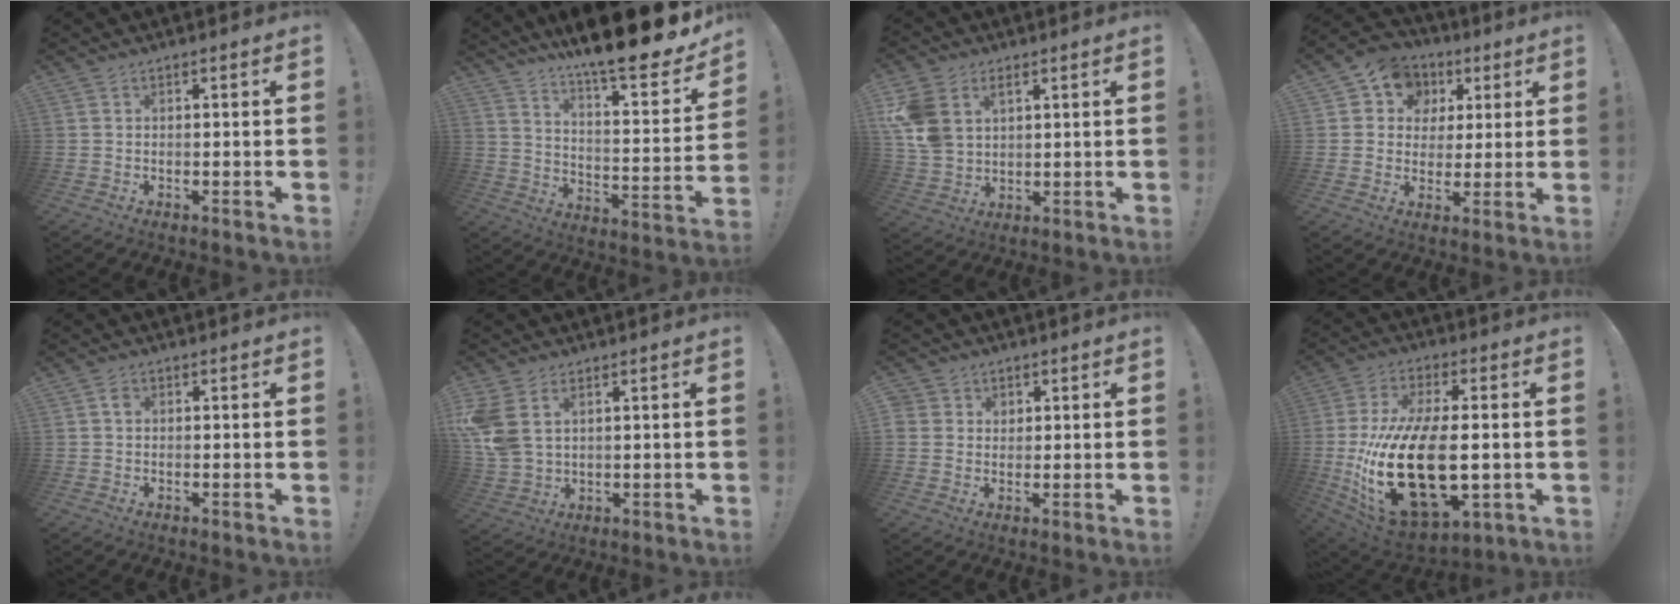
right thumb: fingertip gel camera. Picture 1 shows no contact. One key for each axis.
{"total": 16.5, "fx": 13.5, "fy": 1.7, "fz": 9.4, "tx": -0.145, "ty": -0.120, "tz": 0.217}
{"total": 10.0, "fx": 4.4, "fy": 7.2, "fz": 5.3, "tx": -0.112, "ty": -0.016, "tz": 0.087}
{"total": 10.5, "fx": 3.3, "fy": 9.5, "fz": 3.0, "tx": -0.043, "ty": -0.013, "tz": 0.068}
{"total": 0.9, "fx": 0.5, "fy": 0.3, "fz": 0.6, "tx": -0.003, "ty": -0.001, "tz": 0.007}
{"total": 8.1, "fx": 3.7, "fy": 5.1, "fz": 5.1, "tx": -0.107, "ty": -0.017, "tz": 0.074}
{"total": 4.0, "fx": 1.5, "fy": 3.7, "fz": 0.7, "tx": -0.011, "ty": -0.006, "tz": 0.028}
{"total": 28.8, "fx": -2.4, "fy": 15.0, "fz": 24.5, "tx": -0.484, "ty": -0.011, "tz": -0.025}